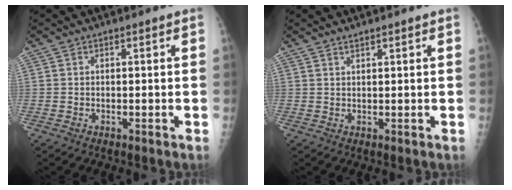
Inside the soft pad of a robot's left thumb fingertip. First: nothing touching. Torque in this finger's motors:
{"motor_torque": [-0.04, -0.01, -0.25, -0.26, -0.02]}